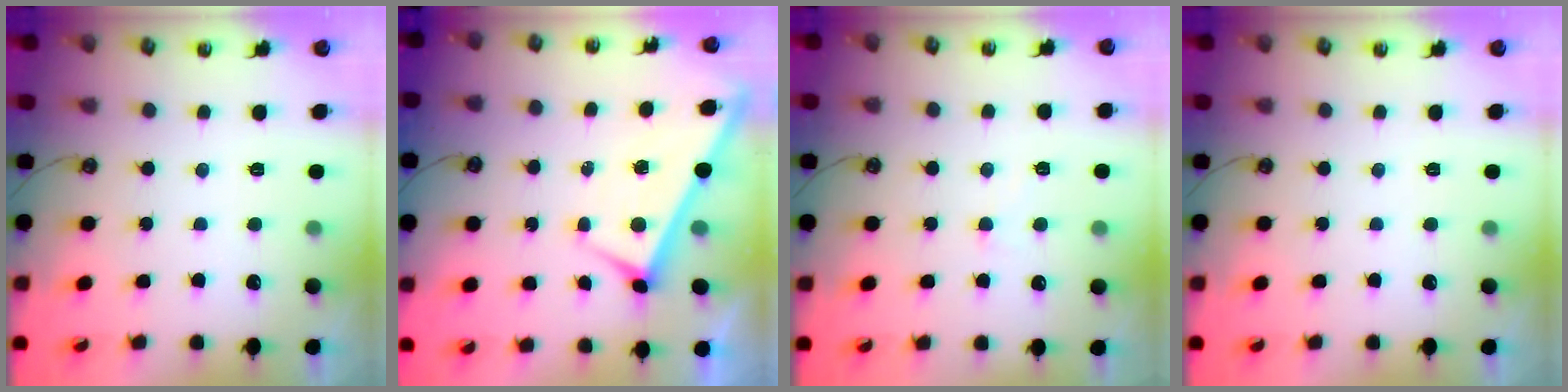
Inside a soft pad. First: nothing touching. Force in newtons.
{"total": 1.7, "press": 1.7, "slide": 0.2}
{"total": 0.0}
{"total": 0.0}